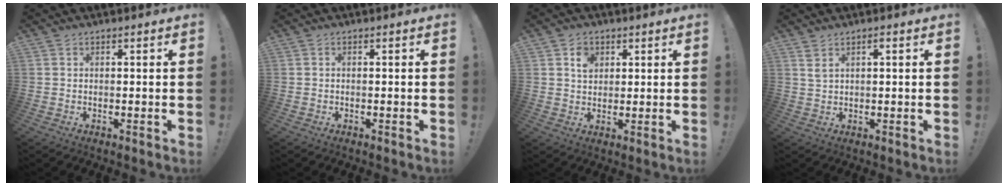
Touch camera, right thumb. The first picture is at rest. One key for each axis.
{"total": 0.0}
{"total": 4.8, "fx": 2.1, "fy": 3.9, "fz": 1.9, "tx": -0.014, "ty": -0.009, "tz": 0.033}
{"total": 2.5, "fx": 1.3, "fy": 0.7, "fz": 2.1, "tx": -0.041, "ty": -0.001, "tz": 0.022}